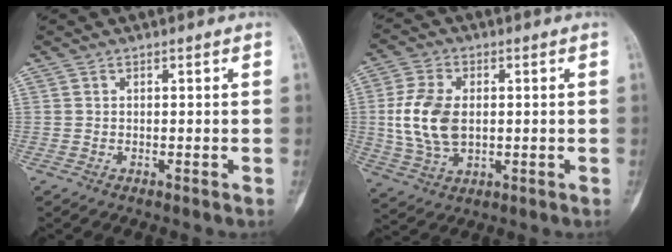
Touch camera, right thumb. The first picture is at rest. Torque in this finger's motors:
{"motor_torque": [0.85, 0.17, 1.06, -1.16, 0.37]}